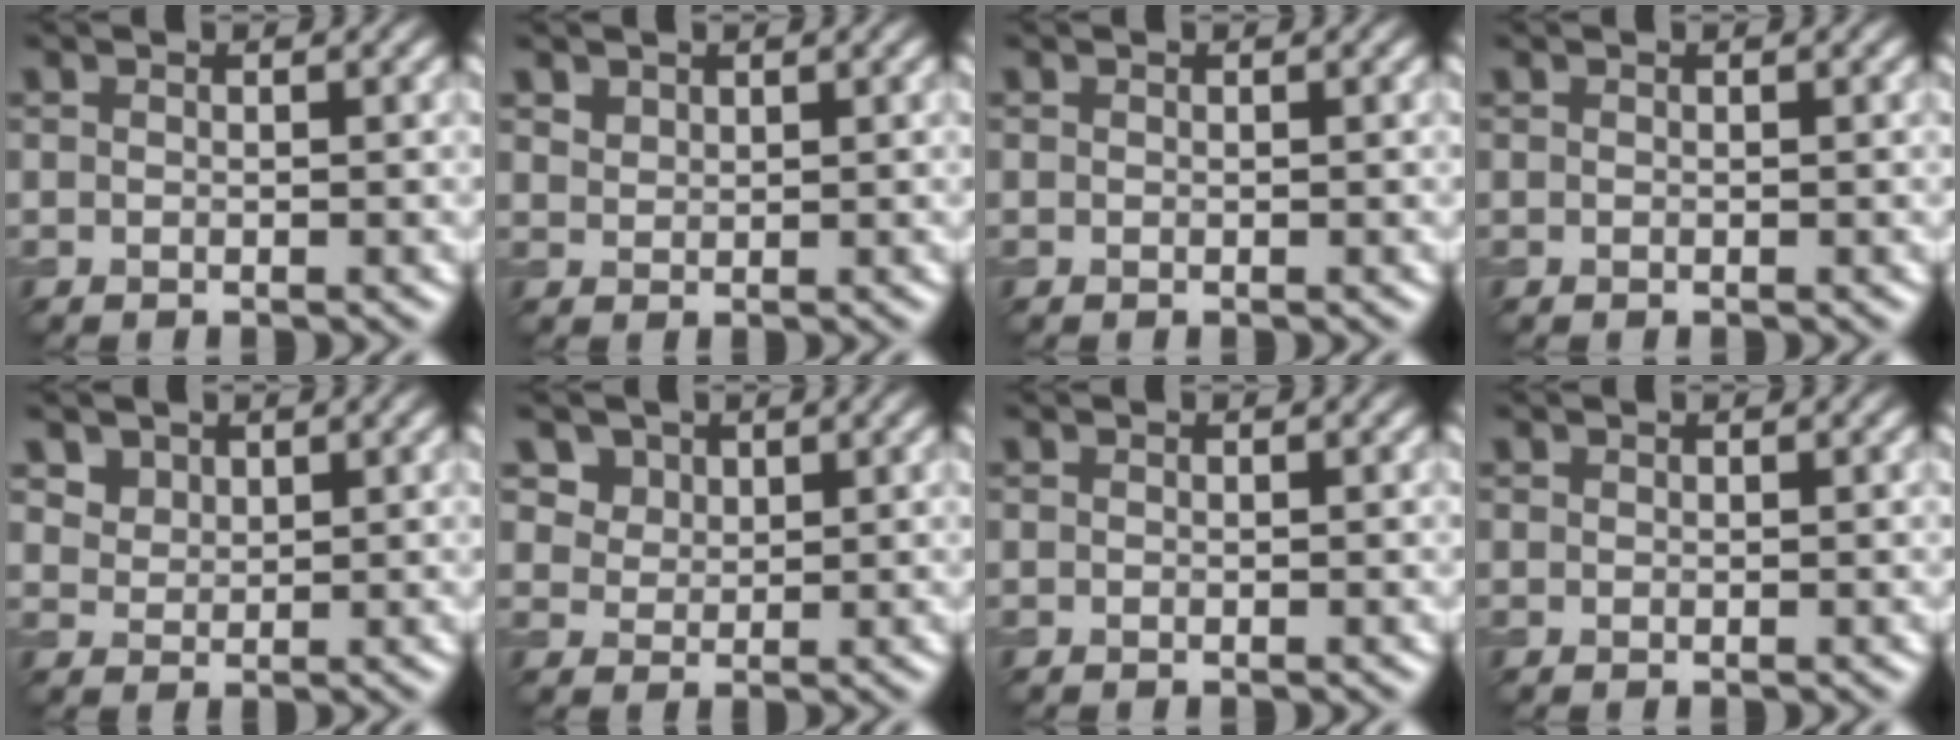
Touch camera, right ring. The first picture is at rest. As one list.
[{"total": 1.2, "force": [1.0, 0.6, 0.2], "torque": [-0.007, -0.002, 0.022]}, {"total": 0.0}, {"total": 0.0}, {"total": 2.9, "force": [2.0, 1.9, 1.0], "torque": [-0.034, -0.011, 0.052]}, {"total": 5.3, "force": [3.2, 3.7, 2.0], "torque": [-0.062, -0.004, 0.060]}, {"total": 0.0}, {"total": 0.0}]